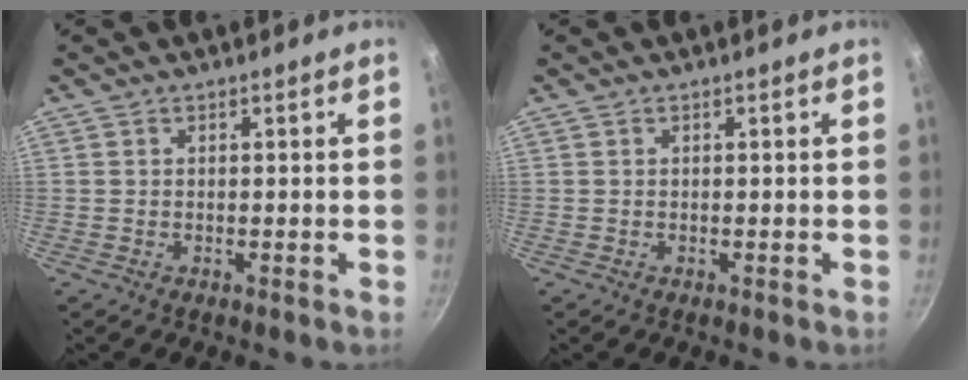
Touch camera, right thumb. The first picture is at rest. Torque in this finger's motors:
{"motor_torque": [0.00, 0.00, 0.15, -0.15, 0.05]}